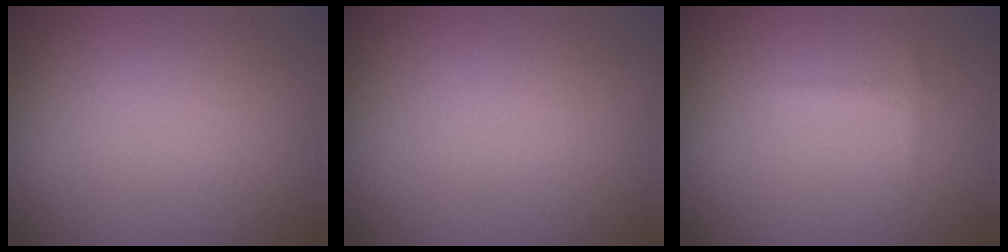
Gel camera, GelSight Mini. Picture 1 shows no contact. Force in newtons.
{"total": 0.0}
{"total": 0.7, "press": 0.7, "slide": 0.1}